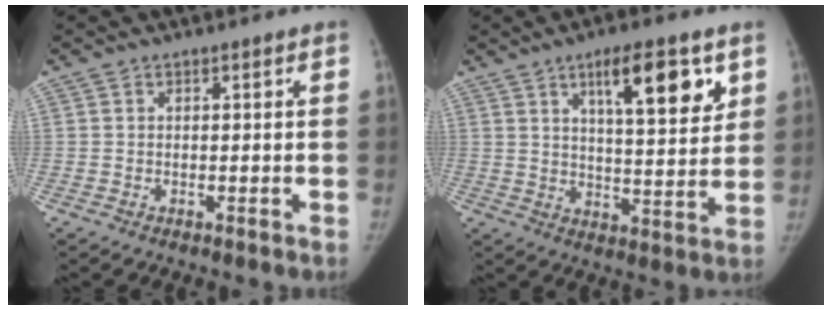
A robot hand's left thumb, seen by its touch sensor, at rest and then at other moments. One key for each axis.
{"total": 13.4, "fx": 6.6, "fy": 4.1, "fz": 10.9, "tx": -0.136, "ty": -0.032, "tz": 0.101}